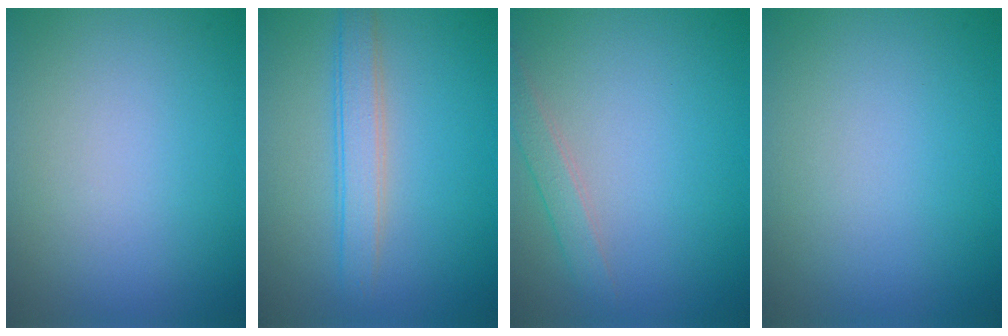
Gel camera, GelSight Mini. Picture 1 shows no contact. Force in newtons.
{"total": 2.9, "press": 2.9, "slide": 0.1}
{"total": 1.8, "press": 1.8, "slide": 0.1}
{"total": 0.0}